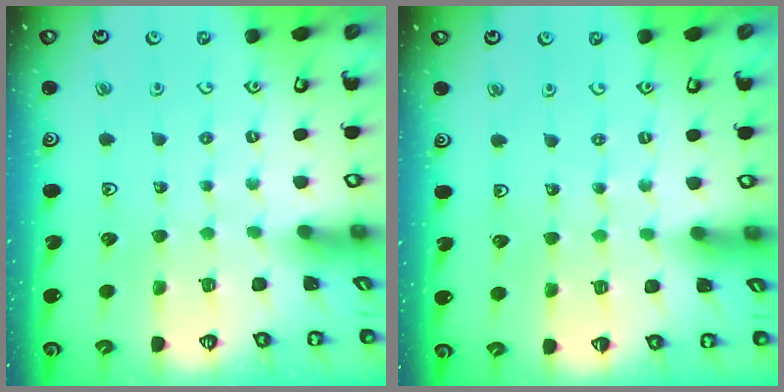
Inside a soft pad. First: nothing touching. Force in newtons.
{"total": 2.1, "press": 2.1, "slide": 0.2}